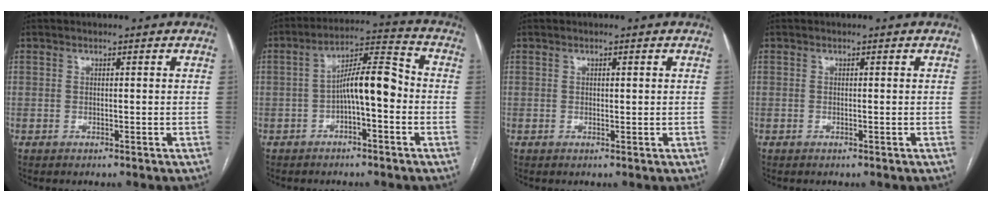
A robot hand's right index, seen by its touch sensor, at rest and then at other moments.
{"total": 8.7, "force": [-1.6, 2.0, 8.3], "torque": [-0.141, 0.031, -0.027]}
{"total": 0.7, "force": [0.2, 0.2, 0.6], "torque": [-0.010, 0.000, 0.004]}
{"total": 0.0}